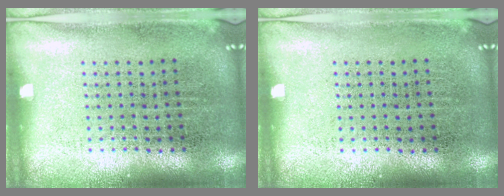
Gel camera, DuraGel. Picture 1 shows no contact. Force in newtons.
{"total": 0.0}